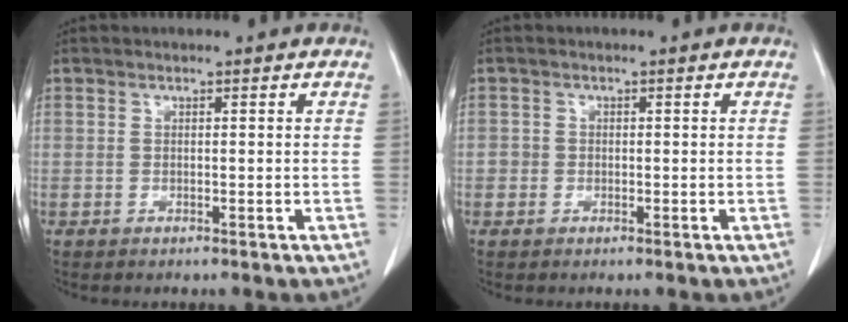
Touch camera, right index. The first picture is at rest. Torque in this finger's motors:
{"motor_torque": [-0.07, -0.02, -0.02, 0.00]}